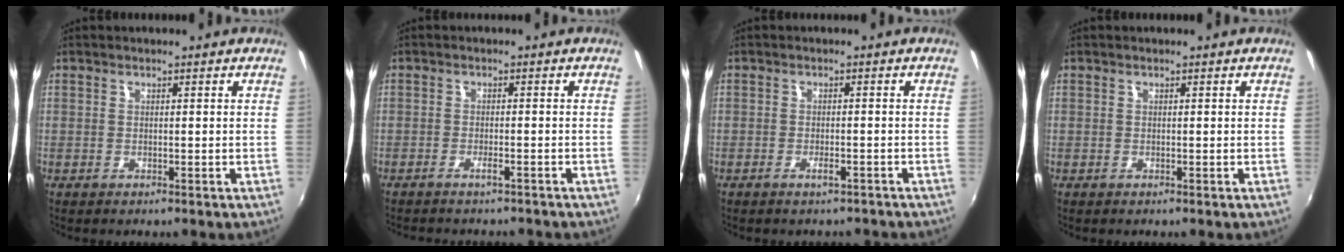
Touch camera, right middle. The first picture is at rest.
{"total": 3.1, "force": [-2.8, 0.5, 1.2], "torque": [-0.034, -0.008, -0.046]}
{"total": 2.7, "force": [-2.3, 0.7, 1.2], "torque": [-0.029, -0.005, -0.034]}
{"total": 0.0}